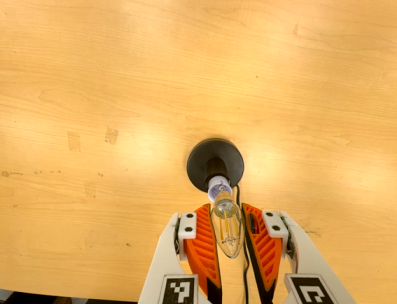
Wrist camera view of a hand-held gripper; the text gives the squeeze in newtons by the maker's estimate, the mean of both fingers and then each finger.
{"total": 13.6, "left": 14.7, "right": 12.5}